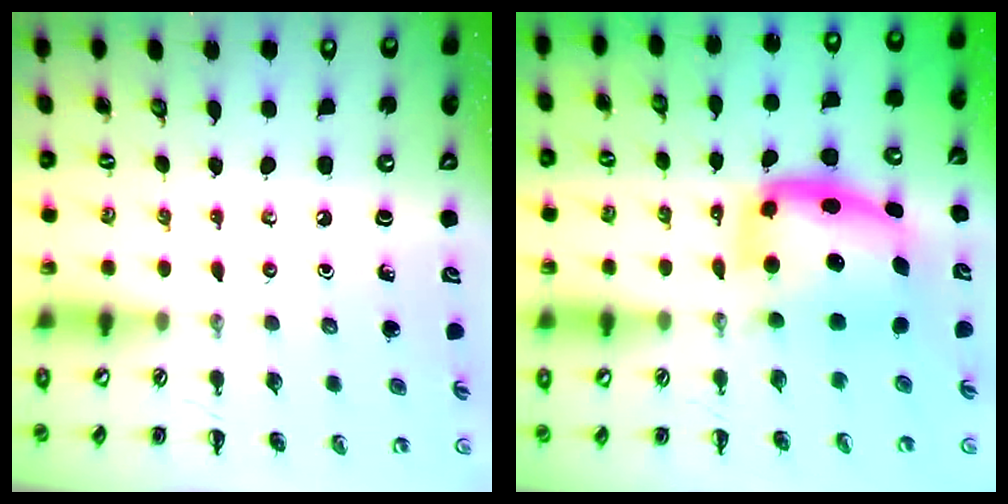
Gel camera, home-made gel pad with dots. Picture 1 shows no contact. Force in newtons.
{"total": 6.8, "press": 6.6, "slide": 1.4}